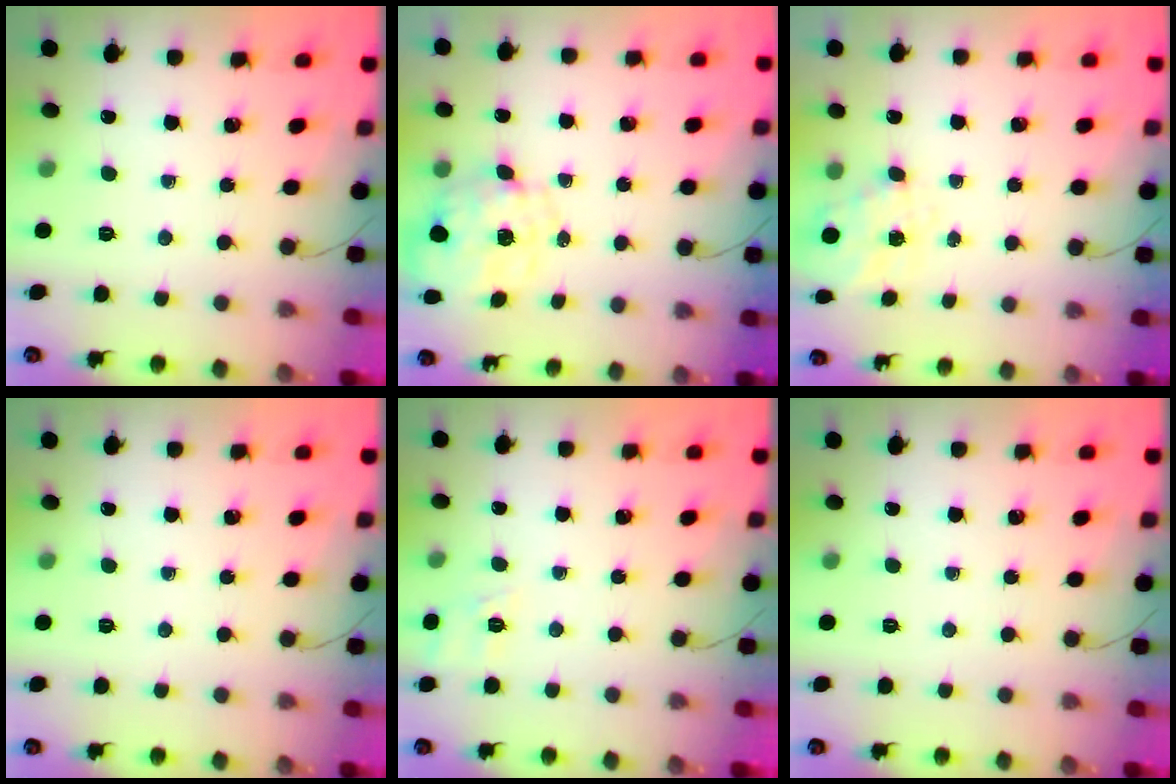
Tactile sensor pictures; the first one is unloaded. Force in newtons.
{"total": 2.4, "press": 2.2, "slide": 1.0}
{"total": 6.2, "press": 6.2, "slide": 0.8}
{"total": 0.0}
{"total": 3.3, "press": 2.8, "slide": 1.8}
{"total": 0.0}